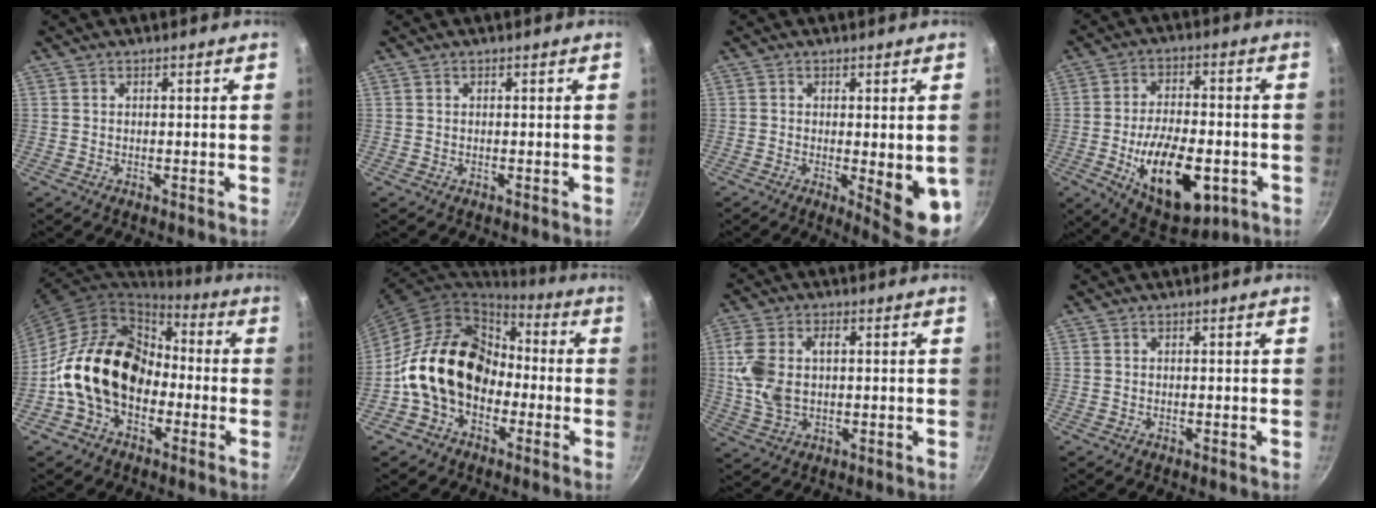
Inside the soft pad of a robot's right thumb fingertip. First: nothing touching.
{"total": 0.0}
{"total": 9.6, "force": [-1.5, 2.6, 9.1], "torque": [-0.102, -0.011, -0.011]}
{"total": 18.7, "force": [-5.3, 9.5, 15.3], "torque": [-0.224, 0.013, -0.072]}
{"total": 18.0, "force": [-3.0, 13.1, 11.9], "torque": [-0.172, 0.051, -0.064]}
{"total": 17.6, "force": [-2.7, 13.3, 11.2], "torque": [-0.161, 0.054, -0.055]}
{"total": 9.5, "force": [1.1, 5.9, 7.3], "torque": [-0.148, 0.009, 0.019]}
{"total": 0.0}